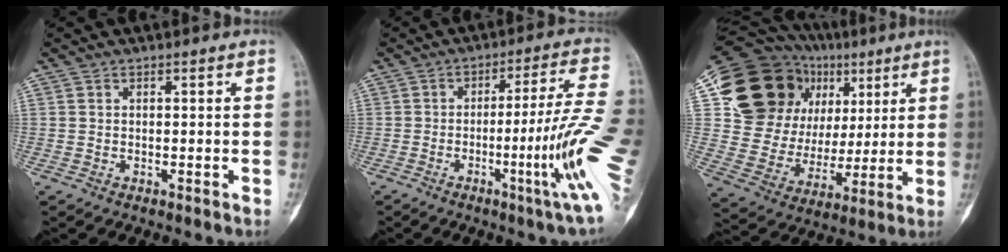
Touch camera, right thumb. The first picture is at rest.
{"total": 16.4, "force": [-4.6, -0.7, 15.7], "torque": [-0.225, 0.009, -0.071]}
{"total": 25.5, "force": [9.4, 19.5, 13.5], "torque": [-0.180, 0.027, 0.181]}